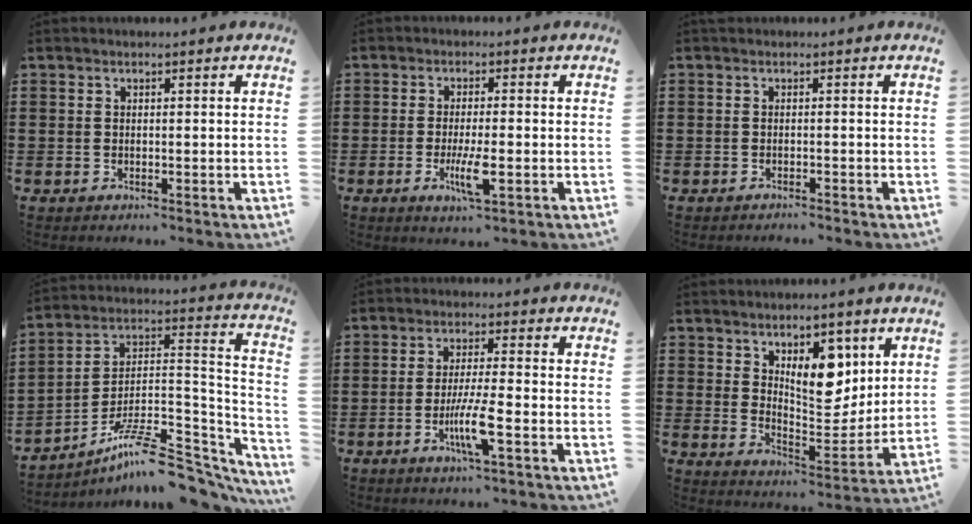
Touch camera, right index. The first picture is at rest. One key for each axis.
{"total": 5.5, "fx": -1.7, "fy": 1.1, "fz": 5.1, "tx": -0.105, "ty": -0.012, "tz": -0.033}
{"total": 0.6, "fx": -0.6, "fy": 0.2, "fz": 0.0, "tx": -0.001, "ty": 0.002, "tz": -0.014}
{"total": 11.3, "fx": -8.5, "fy": 2.2, "fz": 7.1, "tx": -0.119, "ty": 0.016, "tz": -0.163}
{"total": 6.6, "fx": -2.5, "fy": 0.4, "fz": 6.1, "tx": -0.120, "ty": -0.017, "tz": -0.047}
{"total": 9.2, "fx": 4.8, "fy": 5.1, "fz": 6.0, "tx": -0.086, "ty": -0.022, "tz": 0.081}